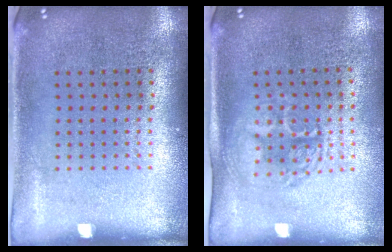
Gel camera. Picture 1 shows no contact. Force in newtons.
{"total": 1.6, "press": 1.4, "slide": 0.8}